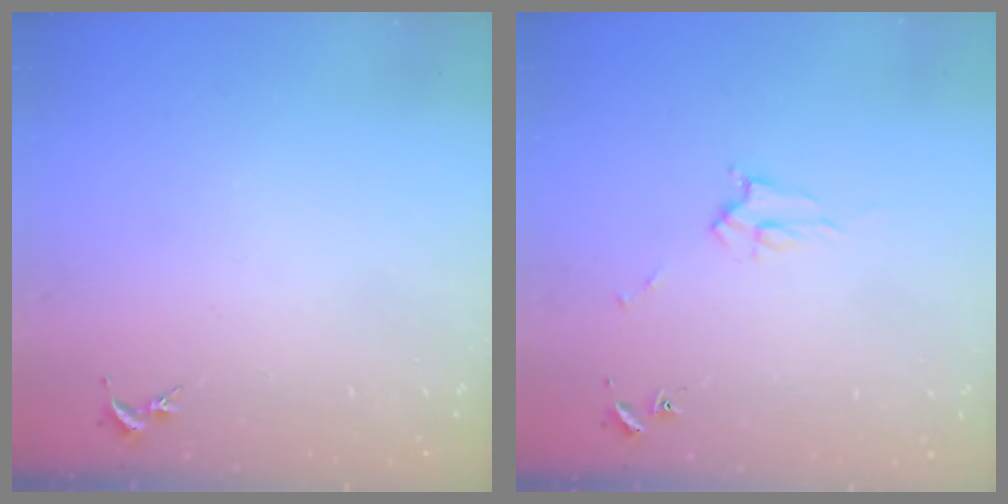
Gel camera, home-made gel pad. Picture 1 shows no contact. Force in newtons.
{"total": 2.3, "press": 2.3, "slide": 0.3}